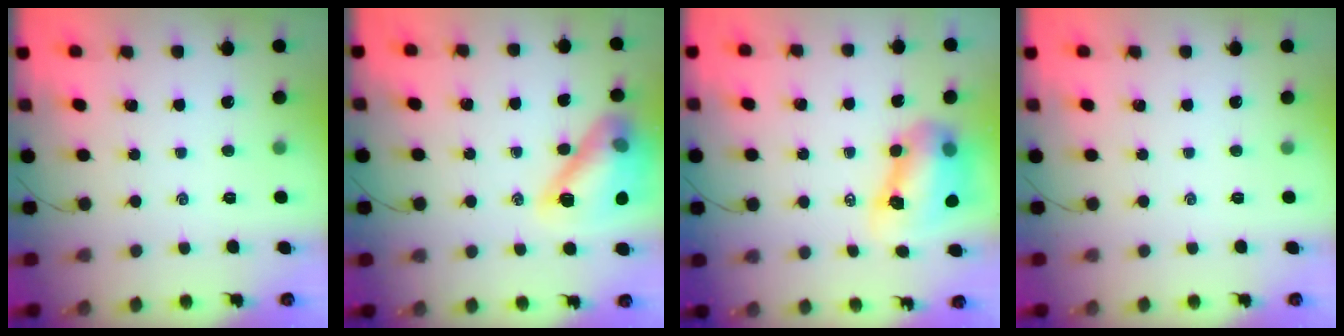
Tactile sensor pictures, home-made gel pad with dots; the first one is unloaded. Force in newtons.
{"total": 15.8, "press": 15.8, "slide": 1.1}
{"total": 10.5, "press": 10.1, "slide": 2.9}
{"total": 0.0}